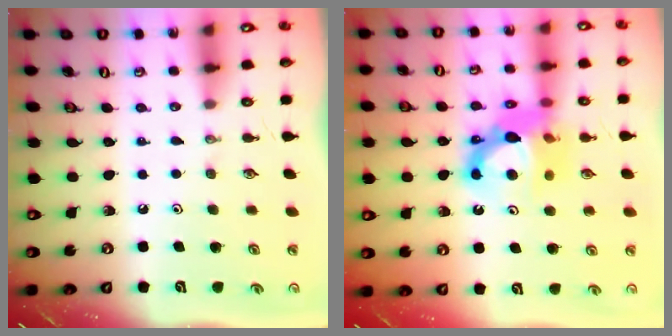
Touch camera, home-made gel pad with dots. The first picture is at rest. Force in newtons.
{"total": 13.1, "press": 13.1, "slide": 1.2}